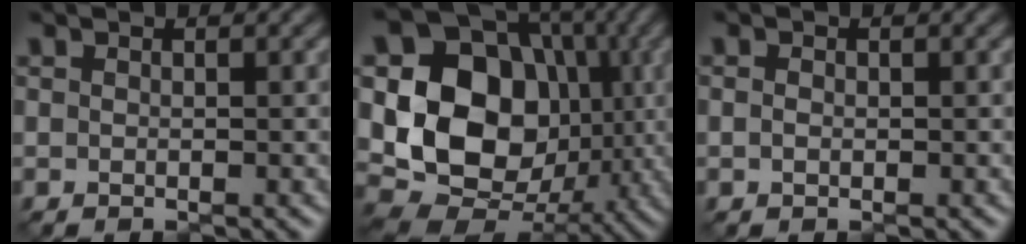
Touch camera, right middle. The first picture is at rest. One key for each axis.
{"total": 13.8, "fx": 0.4, "fy": 11.1, "fz": 8.1, "tx": -0.137, "ty": -0.008, "tz": -0.006}
{"total": 0.5, "fx": -0.2, "fy": 0.4, "fz": 0.2, "tx": -0.005, "ty": -0.001, "tz": -0.006}